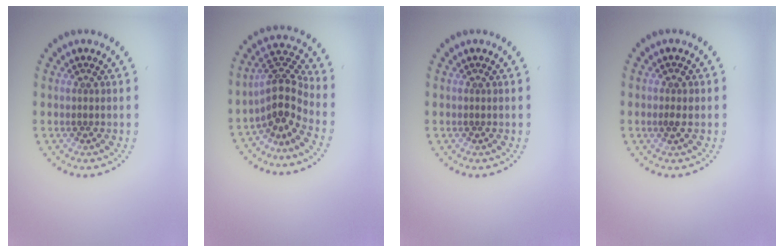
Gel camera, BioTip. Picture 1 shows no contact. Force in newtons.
{"total": 3.7, "press": 2.7, "slide": 2.5}
{"total": 0.0}
{"total": 1.1, "press": 1.1, "slide": 0.1}